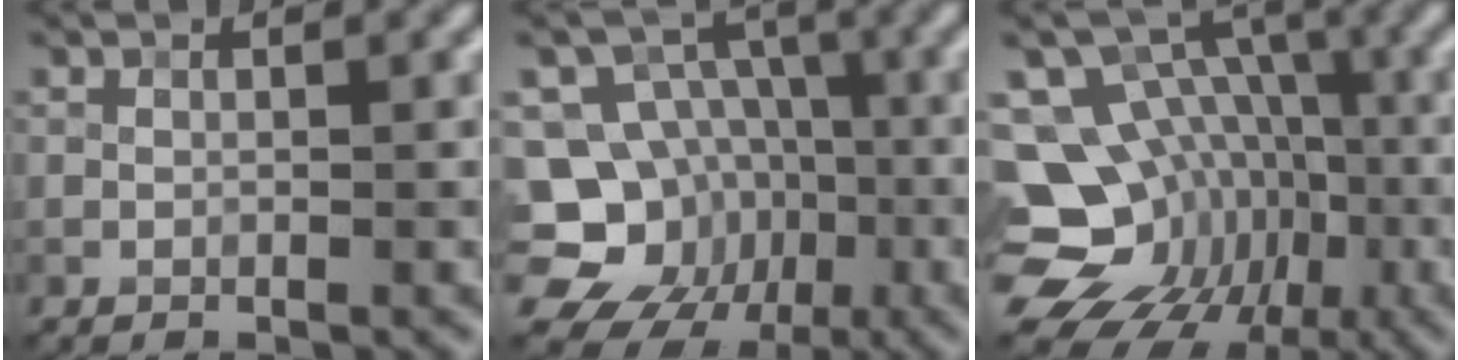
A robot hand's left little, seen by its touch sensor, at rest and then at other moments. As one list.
[{"total": 14.8, "force": [-5.0, 13.1, 4.7], "torque": [-0.095, -0.013, -0.089]}, {"total": 15.7, "force": [-4.5, 13.1, 7.2], "torque": [-0.132, 0.003, -0.071]}]